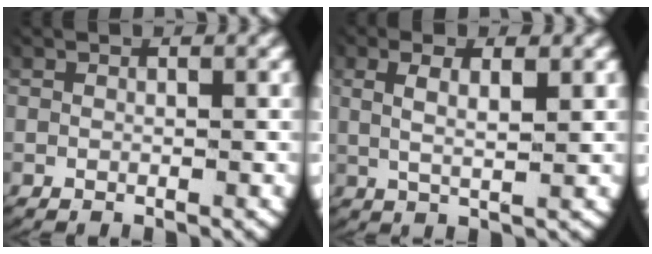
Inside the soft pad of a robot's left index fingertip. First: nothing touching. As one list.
[{"total": 3.5, "force": [1.2, 1.3, 3.1], "torque": [-0.063, -0.004, 0.024]}]